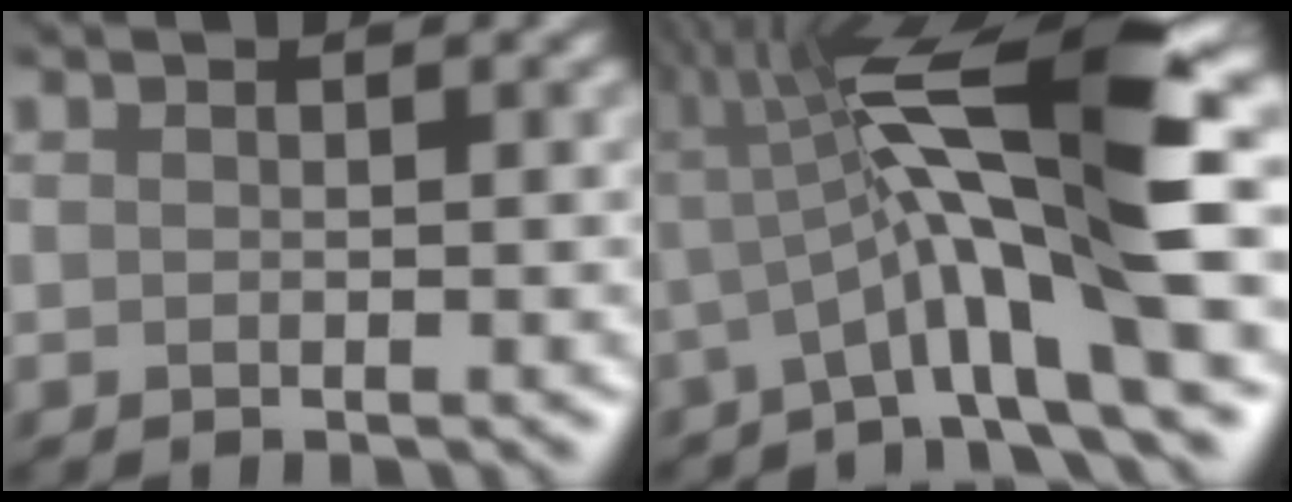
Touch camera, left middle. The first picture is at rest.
{"total": 12.6, "force": [0.4, 2.0, 12.4], "torque": [-0.216, 0.024, 0.008]}